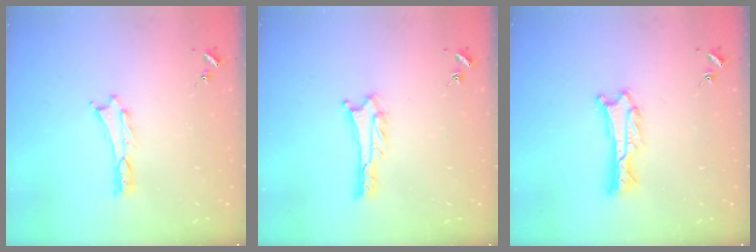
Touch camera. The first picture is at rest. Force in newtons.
{"total": 1.9, "press": 1.9, "slide": 0.2}
{"total": 1.5, "press": 1.5, "slide": 0.2}